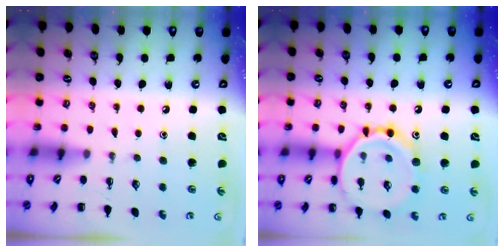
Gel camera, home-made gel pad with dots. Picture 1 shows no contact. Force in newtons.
{"total": 15.1, "press": 15.0, "slide": 0.9}